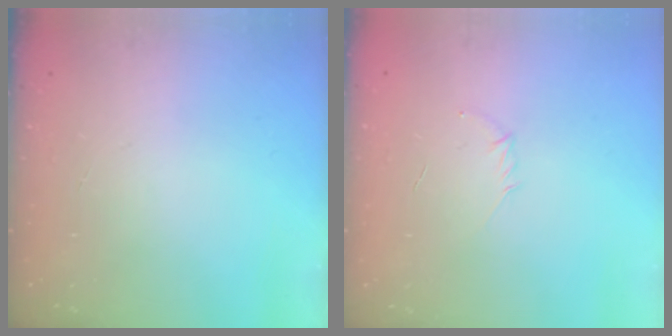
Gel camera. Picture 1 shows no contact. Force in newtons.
{"total": 2.8, "press": 2.7, "slide": 0.7}